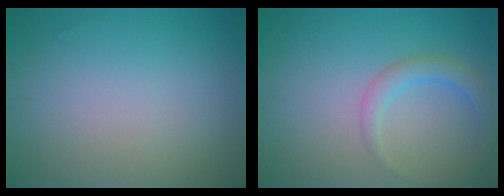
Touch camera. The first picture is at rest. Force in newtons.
{"total": 2.4, "press": 2.4, "slide": 0.1}